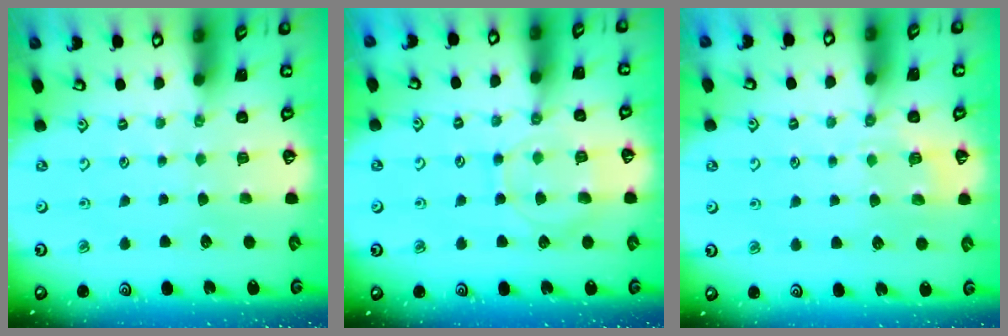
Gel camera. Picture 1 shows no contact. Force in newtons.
{"total": 9.5, "press": 9.4, "slide": 1.0}
{"total": 6.0, "press": 5.8, "slide": 1.4}